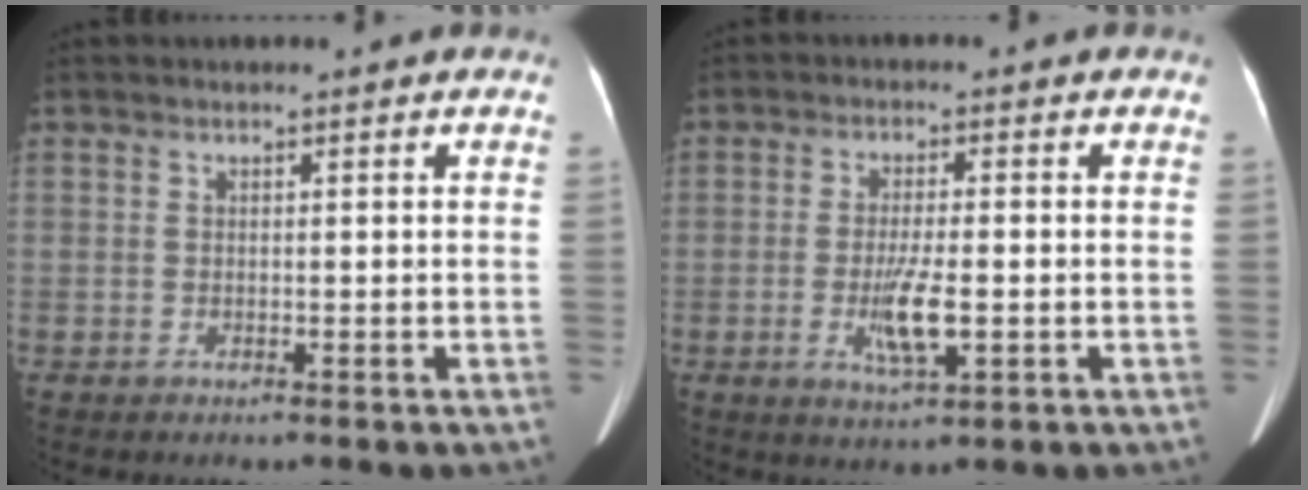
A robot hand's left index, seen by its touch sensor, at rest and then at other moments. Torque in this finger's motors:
{"motor_torque": [0.93, 0.26, 0.42, 0.06]}